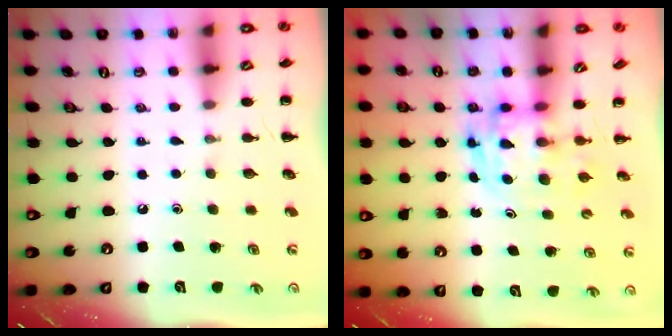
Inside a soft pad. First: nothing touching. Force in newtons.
{"total": 3.4, "press": 3.4, "slide": 0.6}